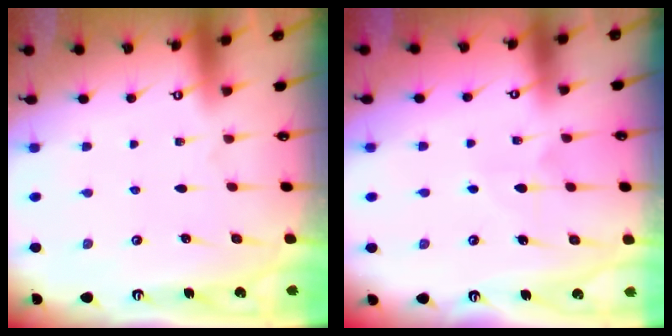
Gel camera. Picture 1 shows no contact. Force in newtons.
{"total": 4.6, "press": 4.5, "slide": 0.8}